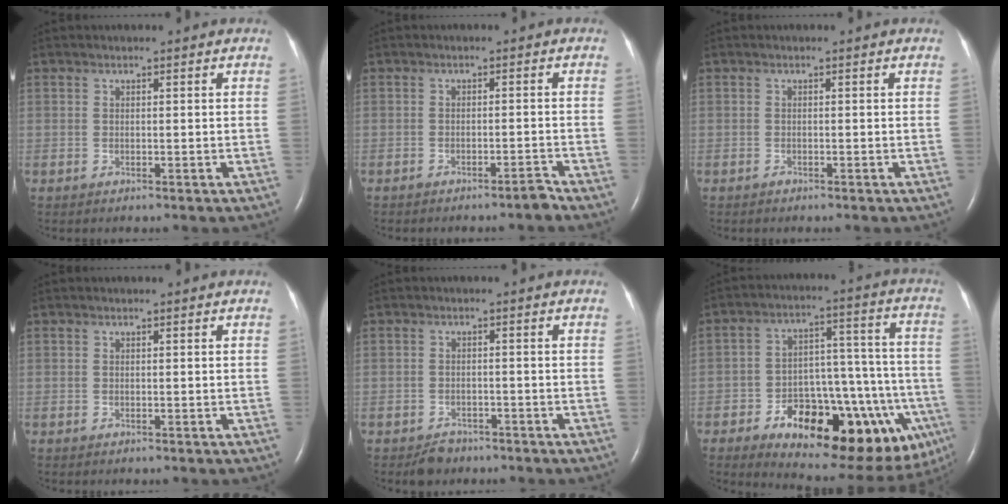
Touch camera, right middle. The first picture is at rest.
{"total": 1.8, "force": [-1.7, 0.0, 0.7], "torque": [-0.011, 0.002, -0.027]}
{"total": 0.0}
{"total": 0.0}
{"total": 2.7, "force": [-2.1, 1.6, 0.5], "torque": [-0.018, 0.002, -0.029]}
{"total": 25.3, "force": [-11.0, 9.4, 20.7], "torque": [-0.230, 0.025, -0.141]}